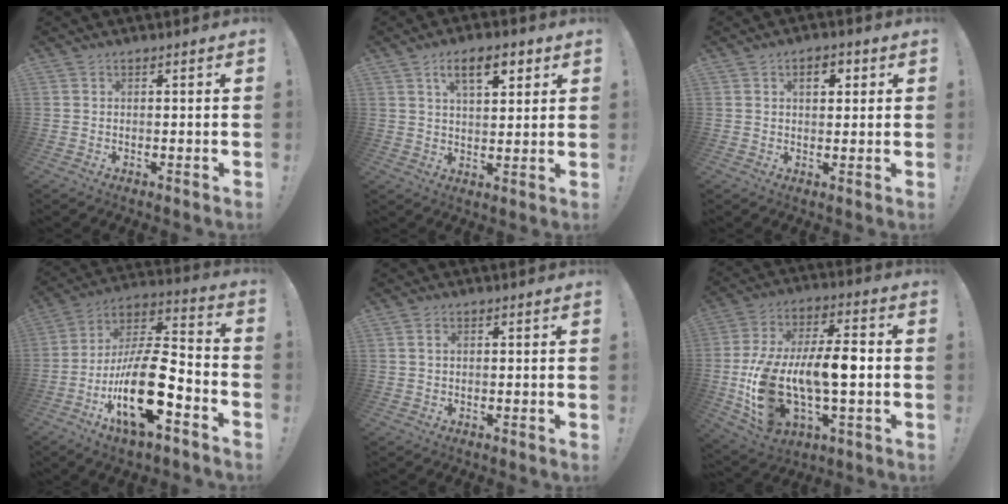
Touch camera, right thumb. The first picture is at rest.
{"total": 9.5, "force": [4.7, 4.2, 7.1], "torque": [-0.103, -0.006, 0.080]}
{"total": 4.3, "force": [1.4, 2.5, 3.1], "torque": [-0.035, -0.003, 0.016]}
{"total": 22.2, "force": [-8.4, 8.5, 18.7], "torque": [-0.348, 0.047, -0.134]}
{"total": 1.4, "force": [0.6, 0.9, 0.9], "torque": [-0.015, 0.003, 0.009]}
{"total": 20.8, "force": [-2.9, 10.8, 17.6], "torque": [-0.351, 0.007, -0.036]}